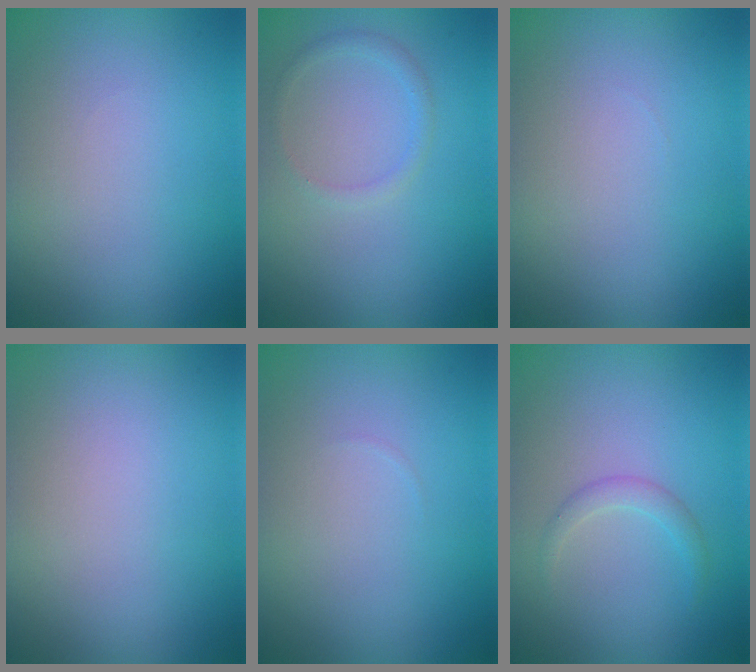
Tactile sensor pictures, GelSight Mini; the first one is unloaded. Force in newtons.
{"total": 1.1, "press": 1.1, "slide": 0.1}
{"total": 0.0}
{"total": 0.0}
{"total": 0.0}
{"total": 0.9, "press": 0.9, "slide": 0.0}